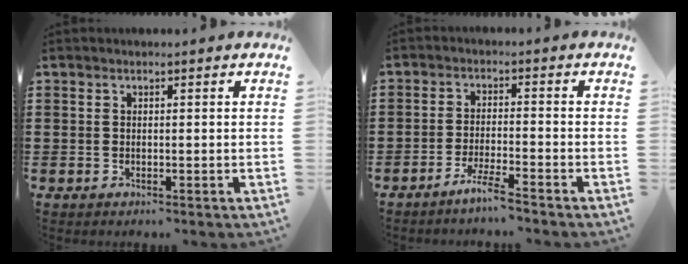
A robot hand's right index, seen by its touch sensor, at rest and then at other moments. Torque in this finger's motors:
{"motor_torque": [0.84, 0.77, 0.06, 0.02]}